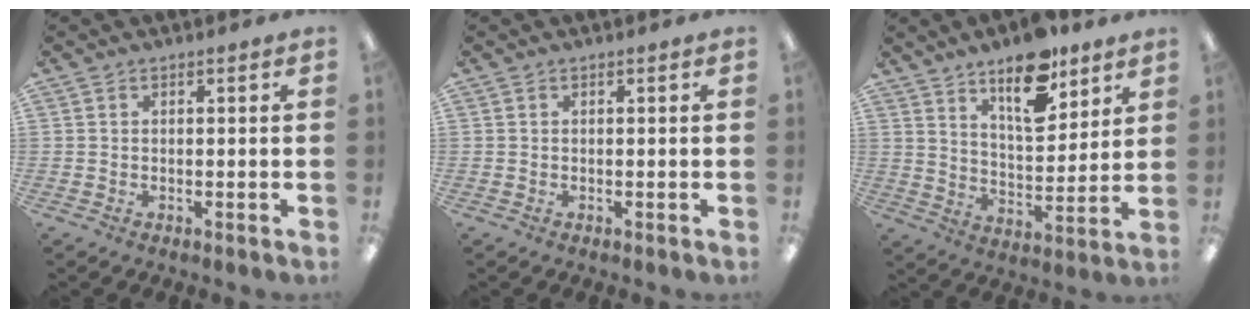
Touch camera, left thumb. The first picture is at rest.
{"total": 0.0}
{"total": 14.4, "force": [10.0, 5.9, 8.5], "torque": [-0.124, -0.057, 0.172]}